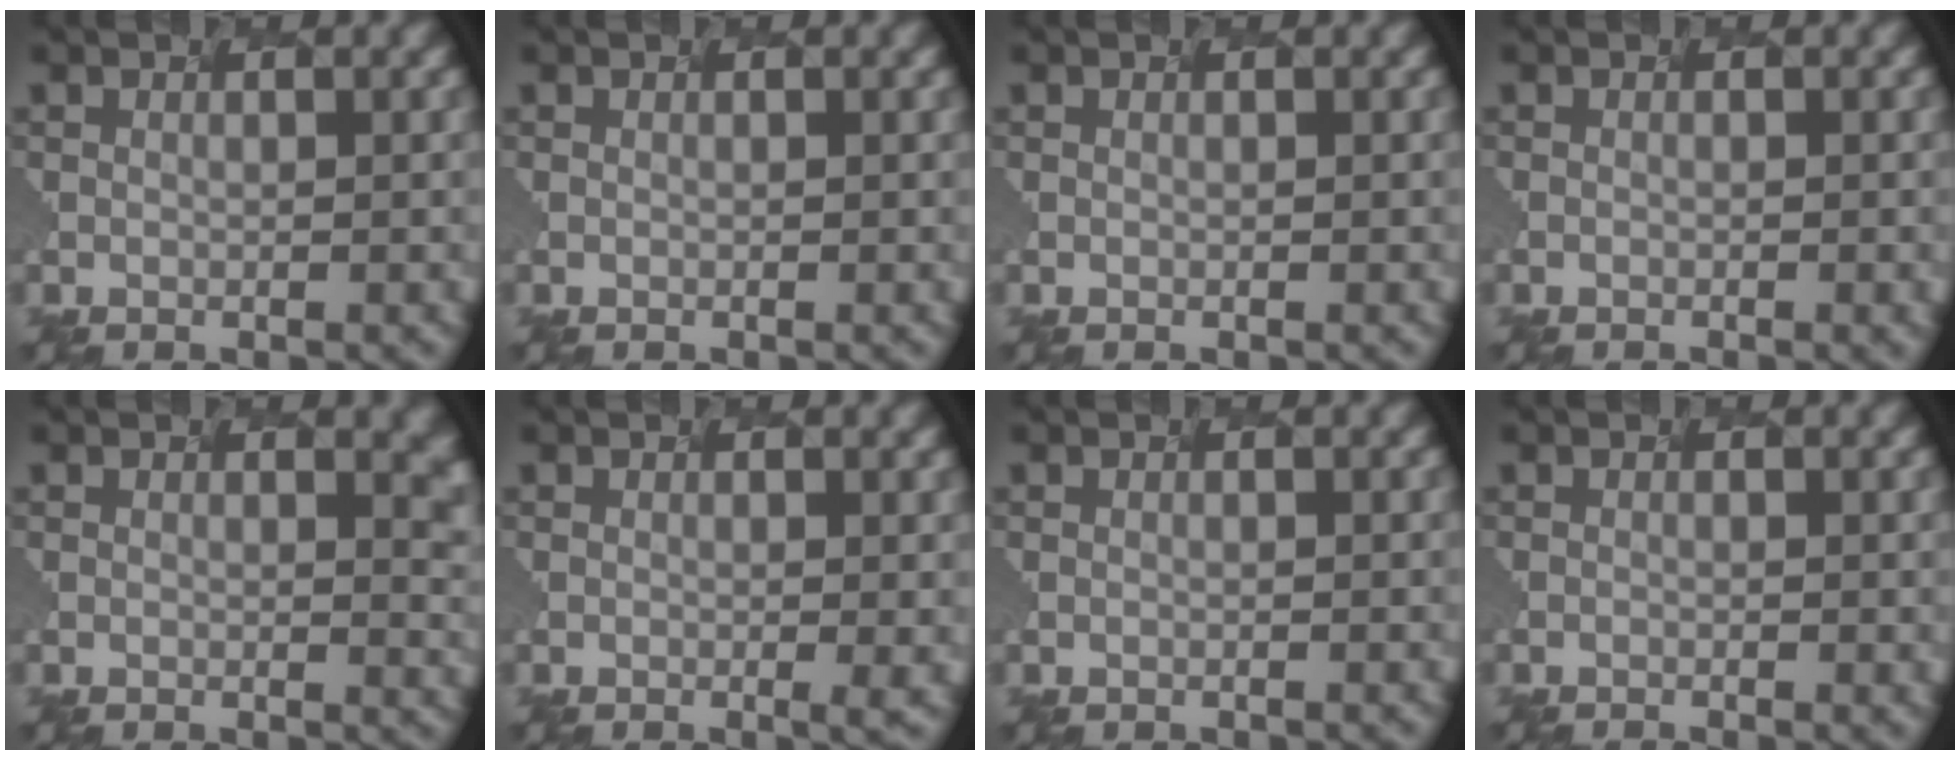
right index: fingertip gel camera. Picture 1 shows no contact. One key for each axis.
{"total": 0.0}
{"total": 0.0}
{"total": 1.7, "fx": -0.2, "fy": 0.7, "fz": 1.5, "tx": 0.000, "ty": 0.008, "tz": -0.006}
{"total": 2.3, "fx": 1.1, "fy": 0.8, "fz": 1.8, "tx": -0.014, "ty": -0.003, "tz": 0.024}
{"total": 1.0, "fx": -0.1, "fy": 0.0, "fz": 1.0, "tx": -0.013, "ty": -0.004, "tz": 0.007}
{"total": 0.0}
{"total": 1.7, "fx": -0.5, "fy": 0.7, "fz": 1.4, "tx": 0.002, "ty": 0.004, "tz": -0.005}